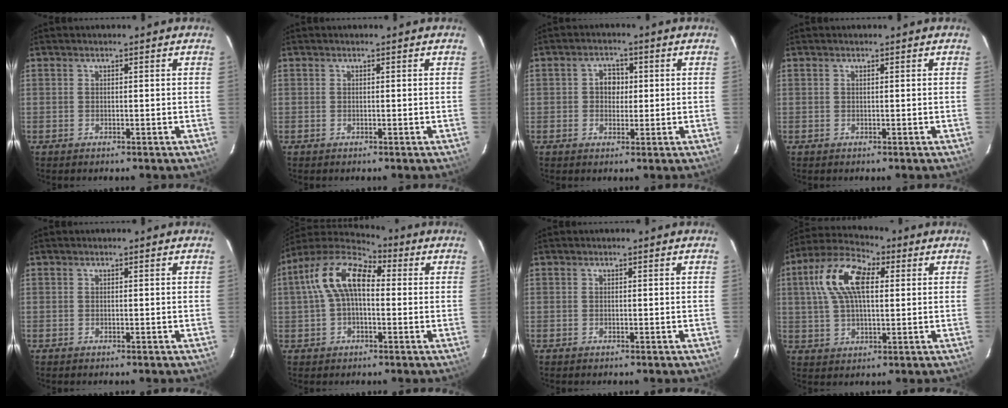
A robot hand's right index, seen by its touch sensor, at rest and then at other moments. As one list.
[{"total": 0.0}, {"total": 3.5, "force": [0.2, 3.1, 1.7], "torque": [-0.025, 0.013, 0.003]}, {"total": 0.0}, {"total": 0.0}, {"total": 12.6, "force": [1.5, 6.8, 10.4], "torque": [-0.199, 0.035, 0.016]}, {"total": 0.0}, {"total": 13.4, "force": [3.5, 6.7, 11.1], "torque": [-0.221, 0.032, 0.056]}]